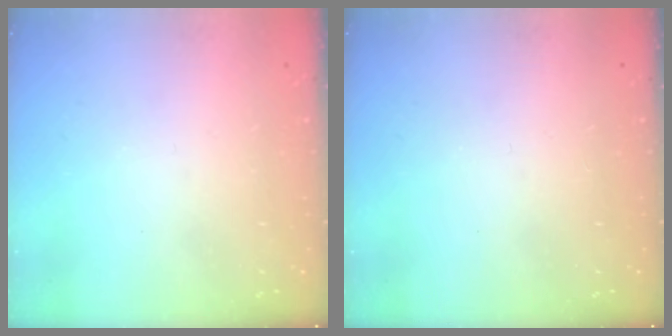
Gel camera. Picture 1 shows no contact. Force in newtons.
{"total": 0.0}